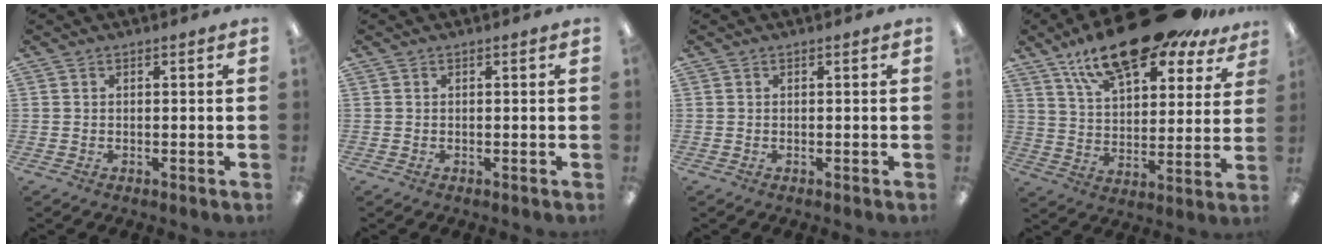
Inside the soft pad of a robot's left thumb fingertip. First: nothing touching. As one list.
[{"total": 0.0}, {"total": 0.0}, {"total": 19.6, "force": [14.4, 7.1, 11.3], "torque": [-0.190, -0.077, 0.246]}]